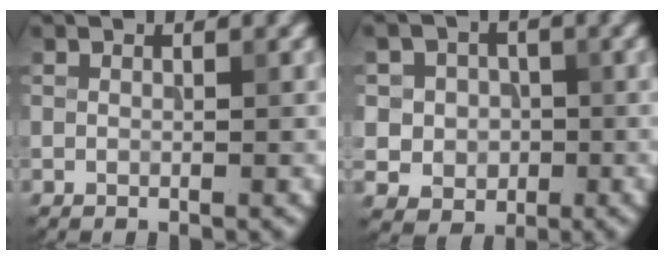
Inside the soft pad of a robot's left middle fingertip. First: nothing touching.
{"total": 4.4, "force": [0.1, 4.2, 1.4], "torque": [-0.012, 0.011, -0.008]}